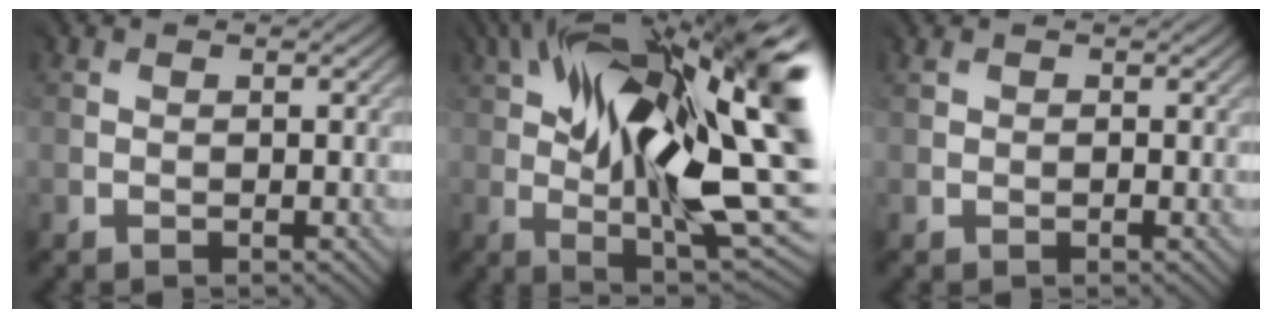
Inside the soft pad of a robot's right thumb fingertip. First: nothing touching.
{"total": 21.2, "force": [5.6, 8.0, 18.8], "torque": [-0.296, 0.032, 0.084]}
{"total": 0.8, "force": [0.5, 0.6, 0.3], "torque": [-0.004, 0.000, 0.008]}